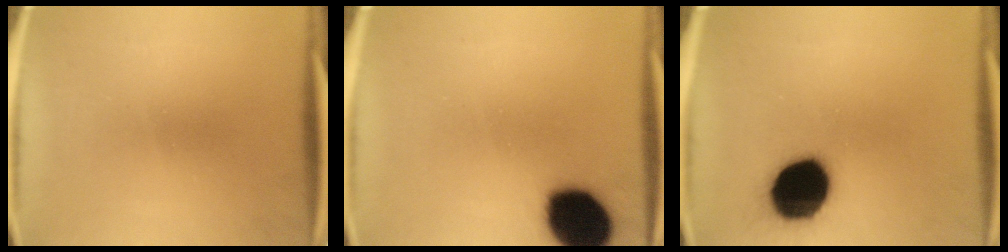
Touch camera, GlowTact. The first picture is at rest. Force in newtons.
{"total": 18.0}
{"total": 19.3}